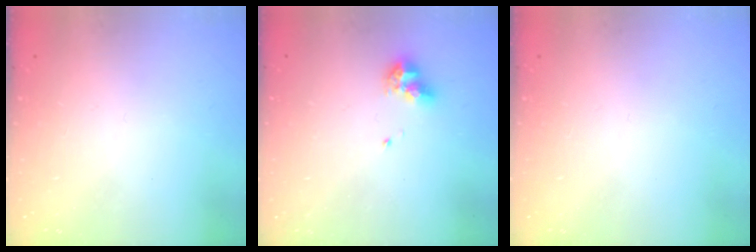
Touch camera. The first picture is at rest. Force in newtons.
{"total": 8.5, "press": 8.4, "slide": 0.9}
{"total": 0.0}